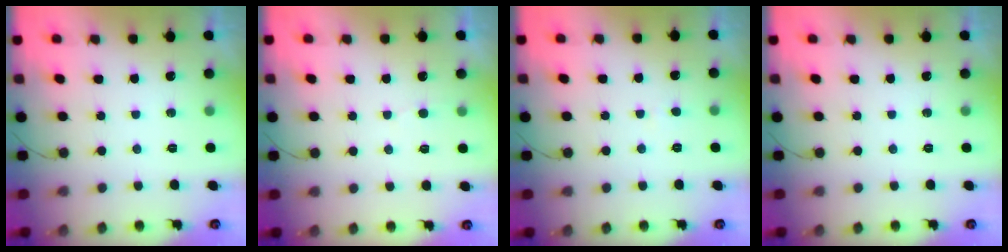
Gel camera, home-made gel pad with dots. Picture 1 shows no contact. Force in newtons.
{"total": 2.0, "press": 2.0, "slide": 0.1}
{"total": 0.7, "press": 0.7, "slide": 0.1}
{"total": 0.0}